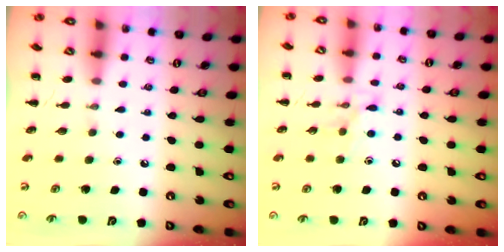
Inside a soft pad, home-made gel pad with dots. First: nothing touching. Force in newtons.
{"total": 8.3, "press": 8.1, "slide": 1.3}